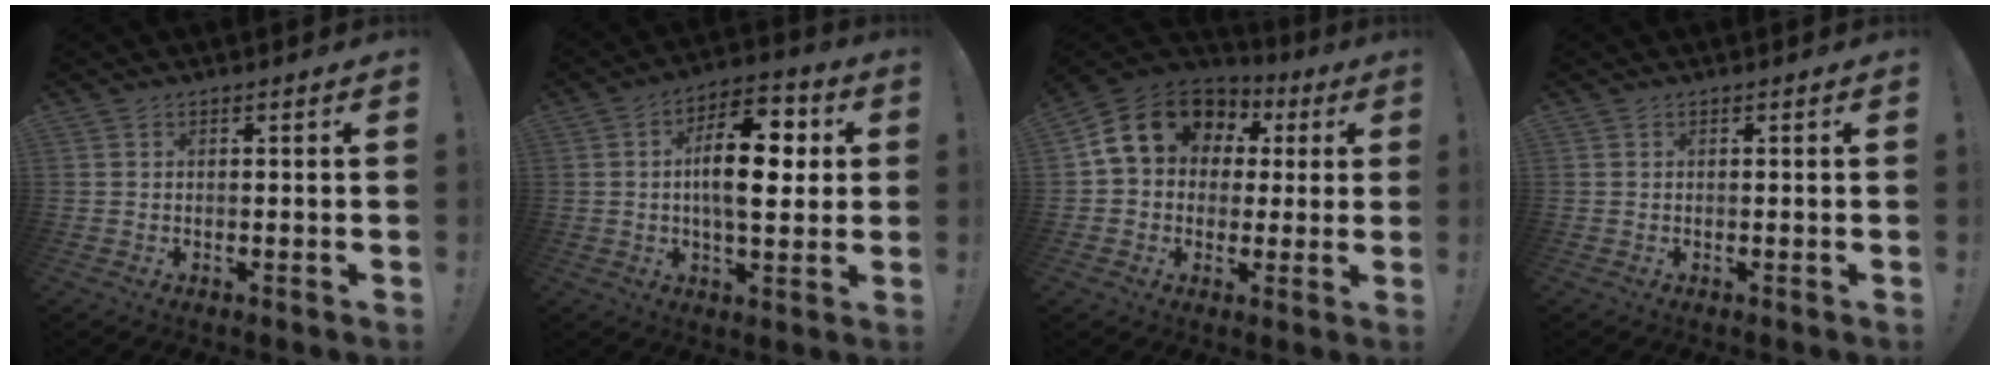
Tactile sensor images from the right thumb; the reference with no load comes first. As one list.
[{"total": 16.2, "force": [1.5, 8.0, 14.1], "torque": [-0.207, 0.008, 0.022]}, {"total": 15.5, "force": [5.6, 12.2, 7.9], "torque": [-0.117, -0.015, 0.113]}, {"total": 0.0}]